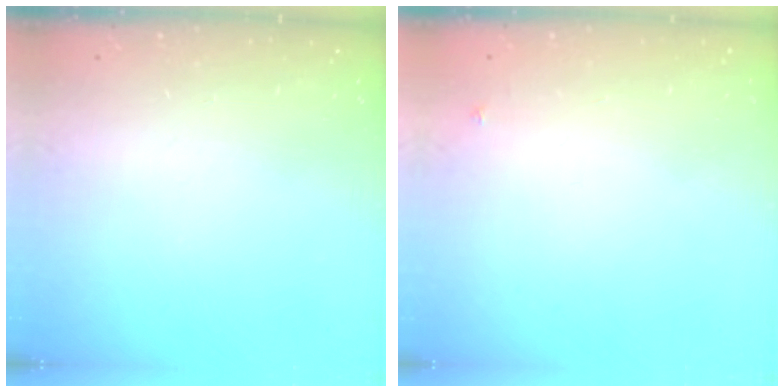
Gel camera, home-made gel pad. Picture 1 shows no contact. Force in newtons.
{"total": 3.4, "press": 3.3, "slide": 0.4}